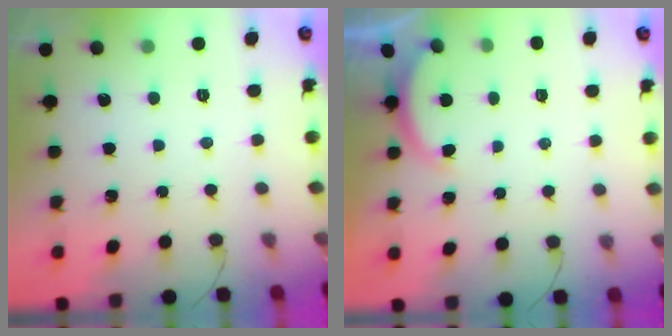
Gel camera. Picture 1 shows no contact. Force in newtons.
{"total": 1.9, "press": 1.8, "slide": 0.5}